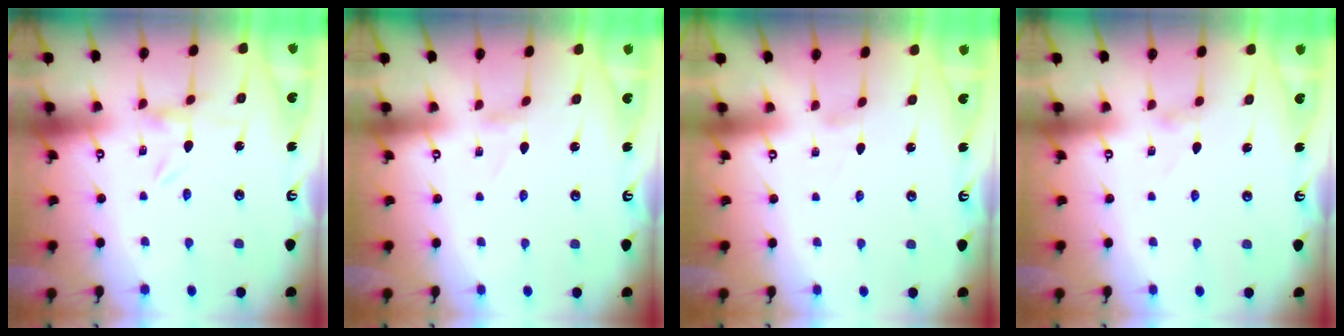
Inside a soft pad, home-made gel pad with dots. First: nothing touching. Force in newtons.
{"total": 0.0}
{"total": 1.0, "press": 1.0, "slide": 0.1}
{"total": 0.0}